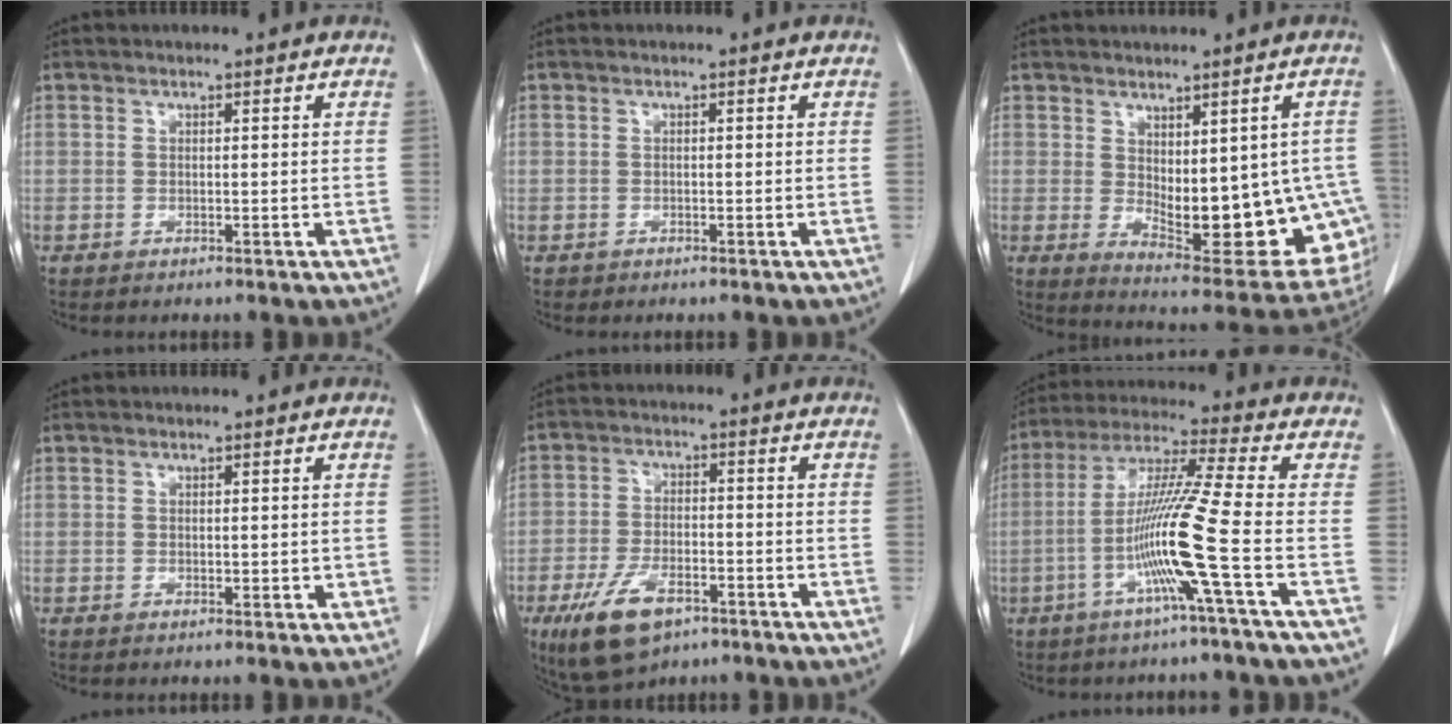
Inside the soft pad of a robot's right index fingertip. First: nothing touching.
{"total": 0.8, "force": [-0.4, 0.6, -0.1], "torque": [-0.006, 0.004, -0.008]}
{"total": 17.3, "force": [-2.0, 7.6, 15.4], "torque": [-0.146, 0.000, -0.002]}
{"total": 1.2, "force": [0.1, 0.7, 1.0], "torque": [-0.013, -0.004, 0.005]}
{"total": 9.6, "force": [-5.5, 4.7, 6.3], "torque": [-0.126, -0.008, -0.092]}
{"total": 12.3, "force": [-3.8, -2.4, 11.4], "torque": [-0.226, -0.005, -0.079]}